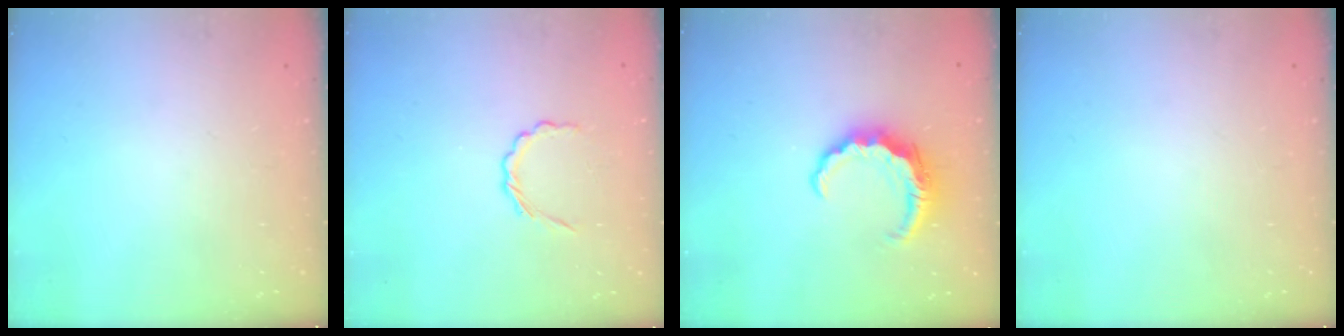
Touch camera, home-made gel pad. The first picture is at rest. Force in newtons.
{"total": 3.5, "press": 3.3, "slide": 1.2}
{"total": 7.1, "press": 7.0, "slide": 0.8}
{"total": 0.0}